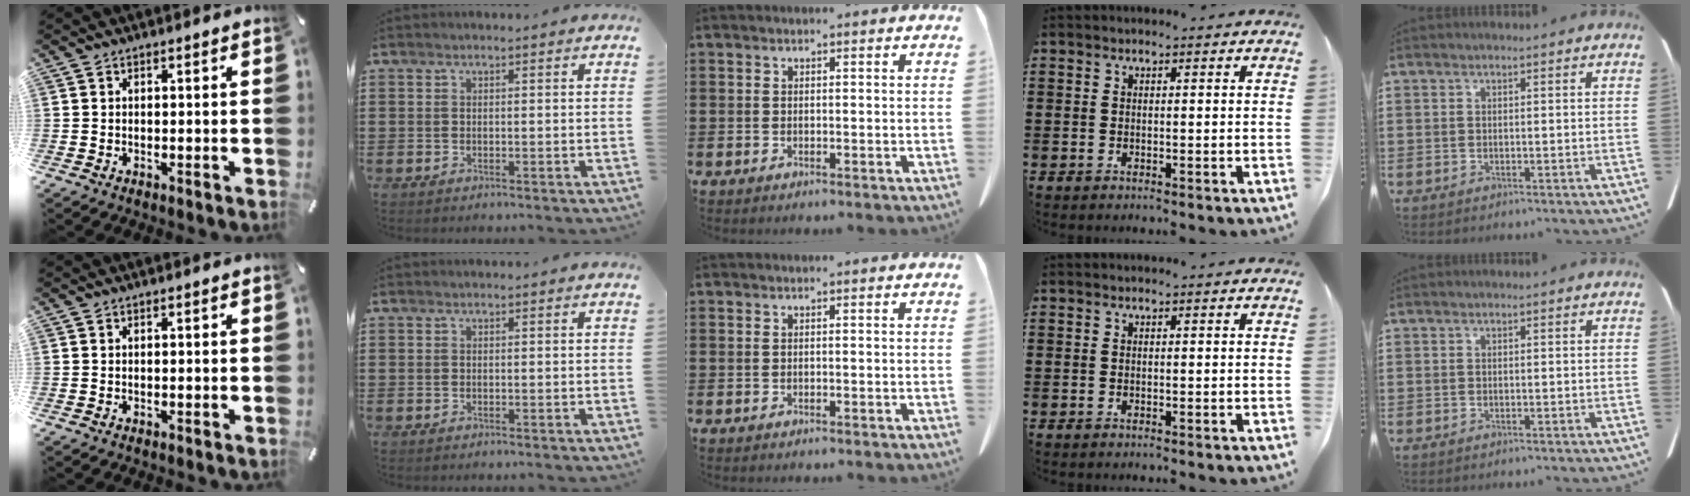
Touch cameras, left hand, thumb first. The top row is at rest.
{}